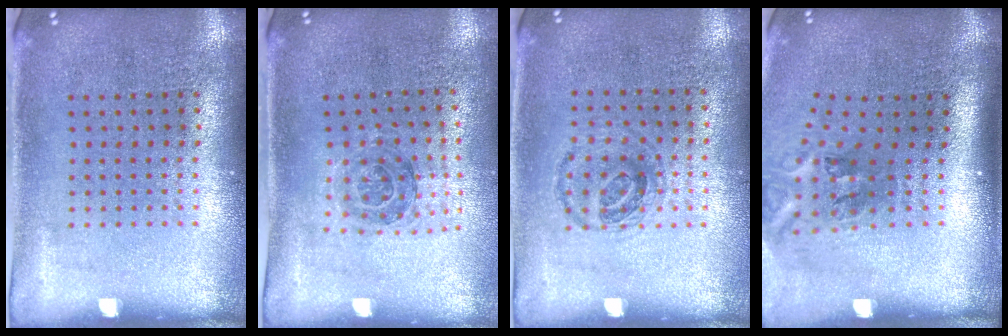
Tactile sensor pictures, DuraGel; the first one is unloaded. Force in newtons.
{"total": 1.1, "press": 1.1, "slide": 0.3}
{"total": 0.9, "press": 0.8, "slide": 0.4}
{"total": 2.2, "press": 1.3, "slide": 1.8}